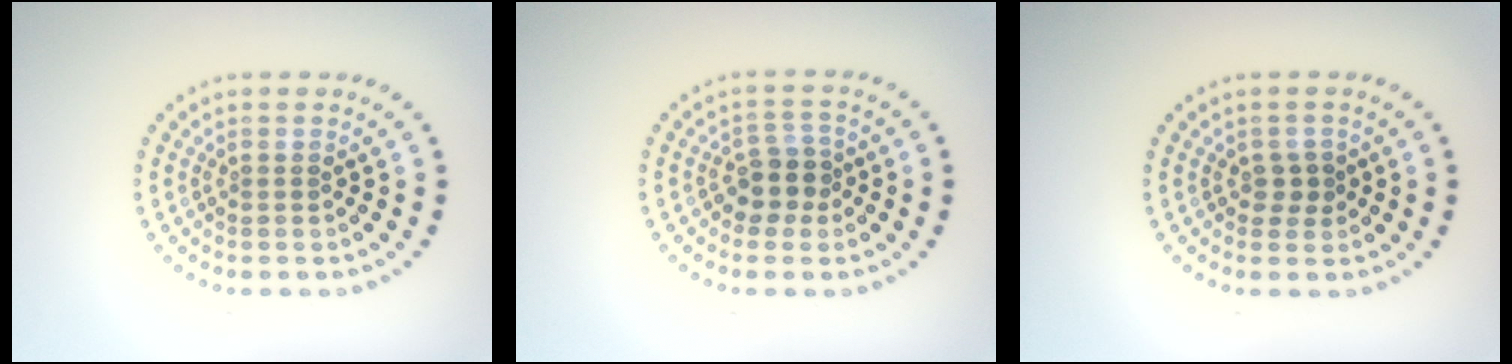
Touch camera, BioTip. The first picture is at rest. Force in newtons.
{"total": 2.6, "press": 2.3, "slide": 1.2}
{"total": 1.5, "press": 1.4, "slide": 0.5}